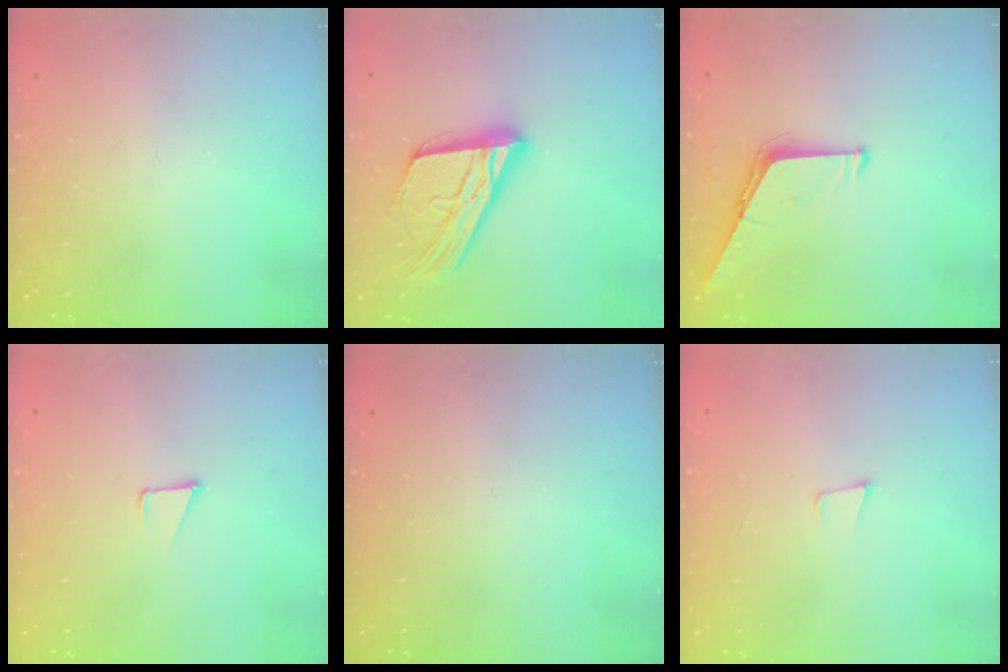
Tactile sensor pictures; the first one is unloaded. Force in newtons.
{"total": 20.4, "press": 20.4, "slide": 1.8}
{"total": 6.5, "press": 6.4, "slide": 0.5}
{"total": 2.4, "press": 2.4, "slide": 0.2}
{"total": 0.0}
{"total": 3.6, "press": 2.4, "slide": 2.6}